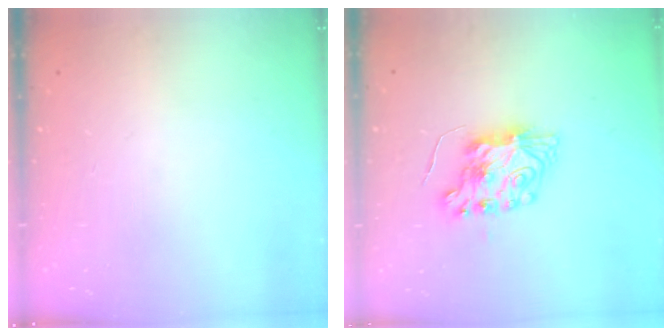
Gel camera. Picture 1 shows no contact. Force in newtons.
{"total": 9.1, "press": 9.0, "slide": 0.8}